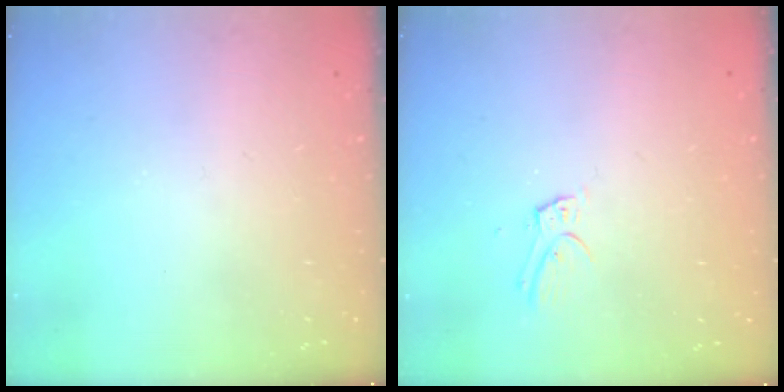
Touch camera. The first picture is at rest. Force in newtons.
{"total": 5.1, "press": 5.1, "slide": 0.4}